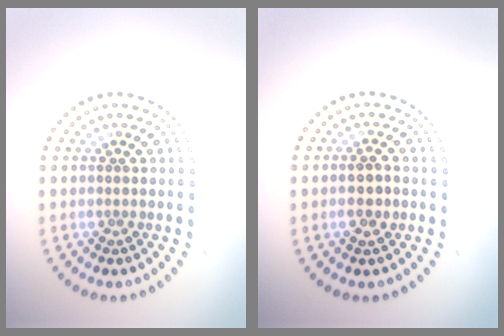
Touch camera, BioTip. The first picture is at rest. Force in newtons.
{"total": 2.1, "press": 2.1, "slide": 0.4}